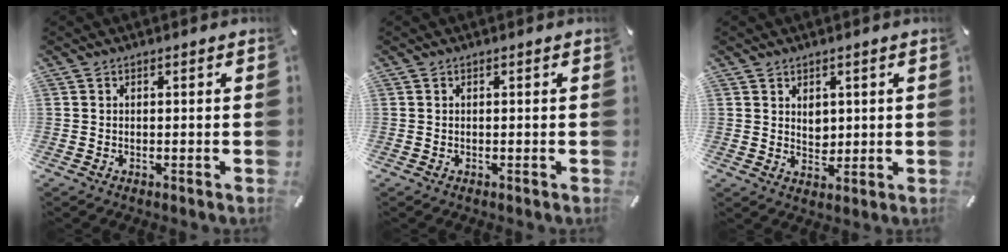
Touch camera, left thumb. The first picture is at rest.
{"total": 0.0}
{"total": 3.6, "force": [1.6, 3.1, 1.1], "torque": [-0.004, -0.009, 0.025]}